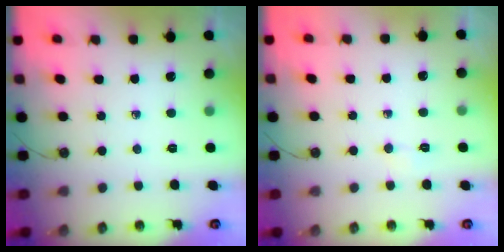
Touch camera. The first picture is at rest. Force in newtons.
{"total": 2.6, "press": 2.5, "slide": 0.5}